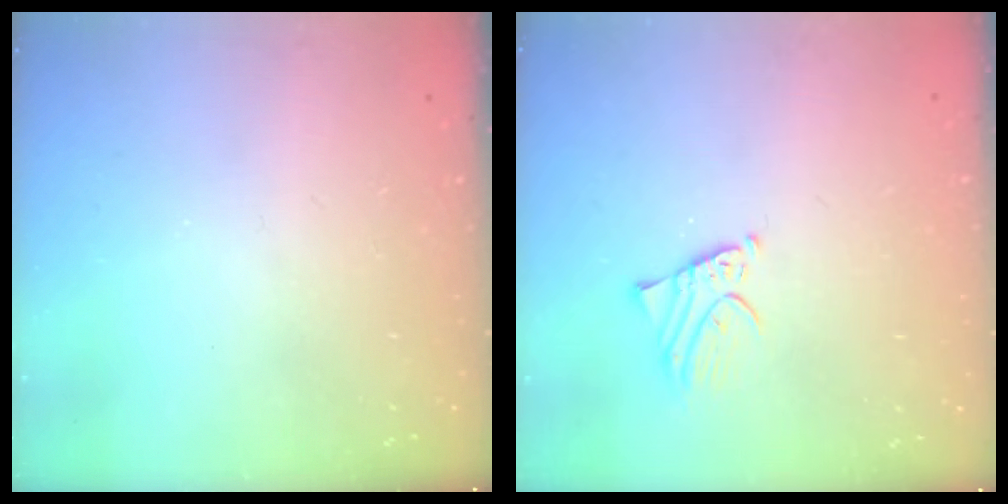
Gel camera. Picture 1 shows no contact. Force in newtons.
{"total": 2.1, "press": 2.1, "slide": 0.2}